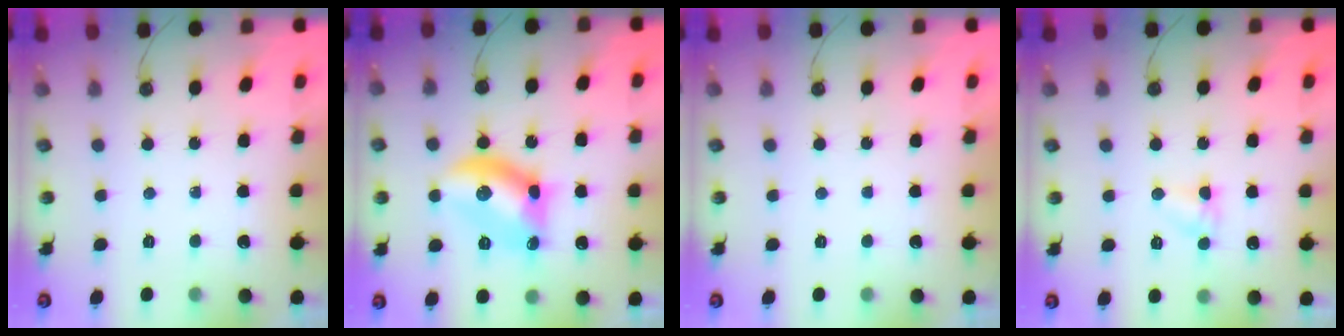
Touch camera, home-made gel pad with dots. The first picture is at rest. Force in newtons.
{"total": 12.6, "press": 12.6, "slide": 0.4}
{"total": 0.0}
{"total": 3.3, "press": 3.3, "slide": 0.4}